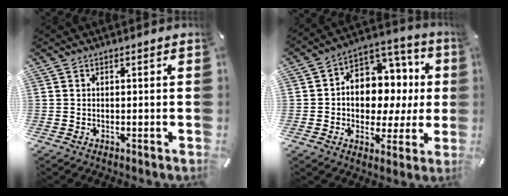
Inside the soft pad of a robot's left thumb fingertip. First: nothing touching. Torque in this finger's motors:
{"motor_torque": [0.96, 0.81, 0.66, -0.44, 0.36]}